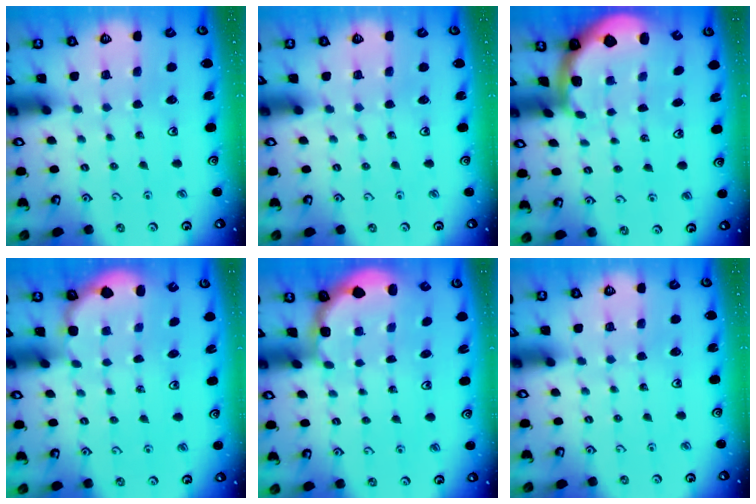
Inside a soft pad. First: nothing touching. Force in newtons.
{"total": 0.0}
{"total": 1.2, "press": 1.2, "slide": 0.3}
{"total": 2.1, "press": 1.4, "slide": 1.5}
{"total": 1.7, "press": 1.5, "slide": 0.7}
{"total": 0.0}